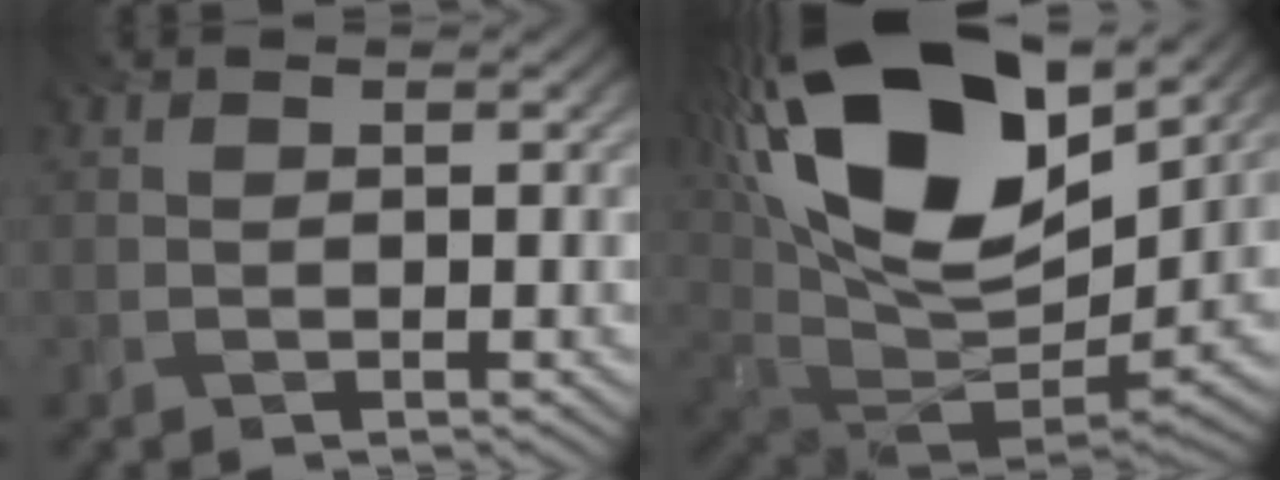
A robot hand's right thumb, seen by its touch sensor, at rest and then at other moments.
{"total": 21.7, "force": [9.7, 11.5, 15.7], "torque": [-0.317, 0.039, 0.164]}